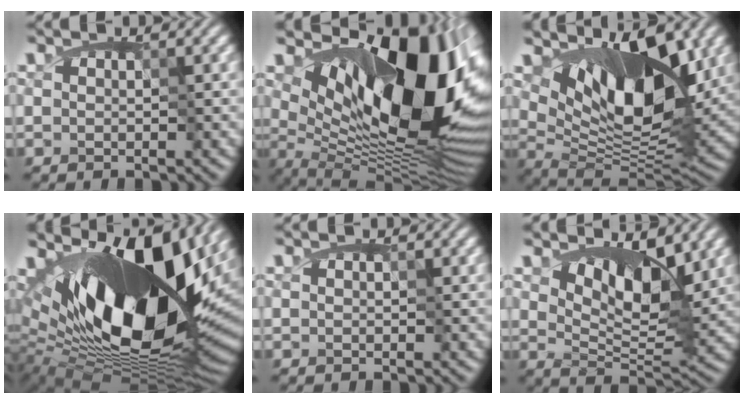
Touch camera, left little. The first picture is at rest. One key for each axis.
{"total": 16.1, "fx": 3.3, "fy": 8.3, "fz": 13.4, "tx": -0.207, "ty": -0.013, "tz": 0.059}
{"total": 11.5, "fx": 4.5, "fy": 5.3, "fz": 9.2, "tx": -0.142, "ty": -0.003, "tz": 0.075}
{"total": 17.7, "fx": 3.6, "fy": 9.2, "fz": 14.7, "tx": -0.249, "ty": -0.008, "tz": 0.070}
{"total": 0.0}
{"total": 6.9, "fx": 2.3, "fy": 3.4, "fz": 5.6, "tx": -0.102, "ty": -0.014, "tz": 0.043}